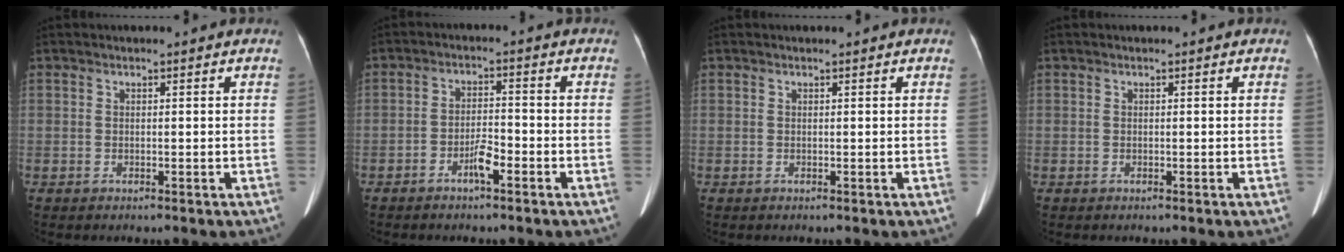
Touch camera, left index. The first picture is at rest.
{"total": 3.5, "force": [-2.2, 0.7, 2.6], "torque": [-0.051, 0.004, -0.041]}
{"total": 0.0}
{"total": 0.0}